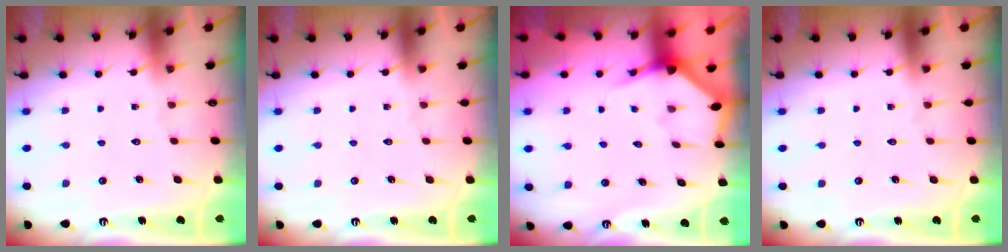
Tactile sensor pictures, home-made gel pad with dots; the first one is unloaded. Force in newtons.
{"total": 0.0}
{"total": 3.2, "press": 3.2, "slide": 0.3}
{"total": 0.0}